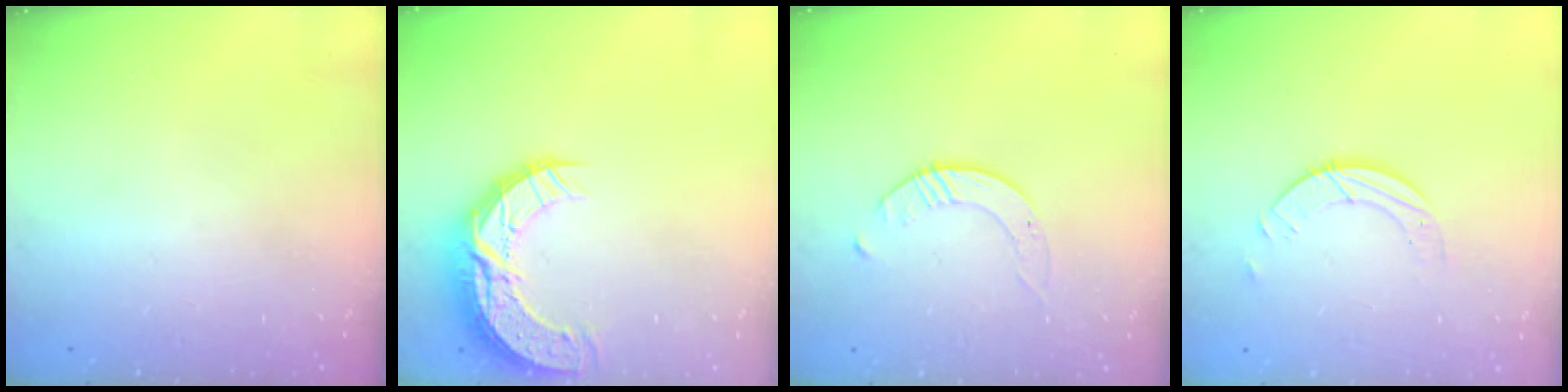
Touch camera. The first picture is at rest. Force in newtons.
{"total": 11.9, "press": 11.9, "slide": 0.9}
{"total": 2.6, "press": 2.6, "slide": 0.3}
{"total": 4.0, "press": 4.0, "slide": 0.4}